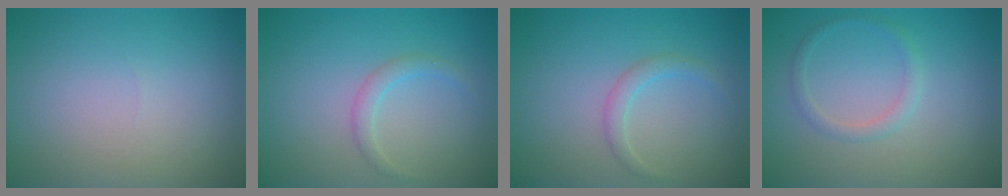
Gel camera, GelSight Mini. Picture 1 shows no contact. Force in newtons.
{"total": 1.4, "press": 1.4, "slide": 0.1}
{"total": 1.4, "press": 1.4, "slide": 0.1}
{"total": 1.4, "press": 1.4, "slide": 0.1}